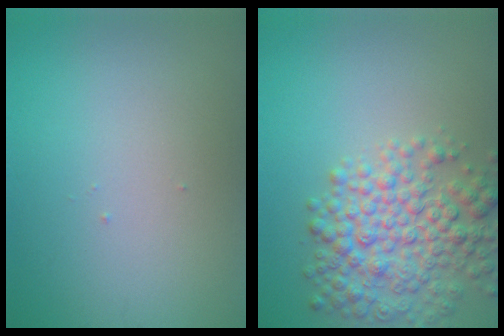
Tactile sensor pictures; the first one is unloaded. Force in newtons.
{"total": 6.4, "press": 6.4, "slide": 0.2}